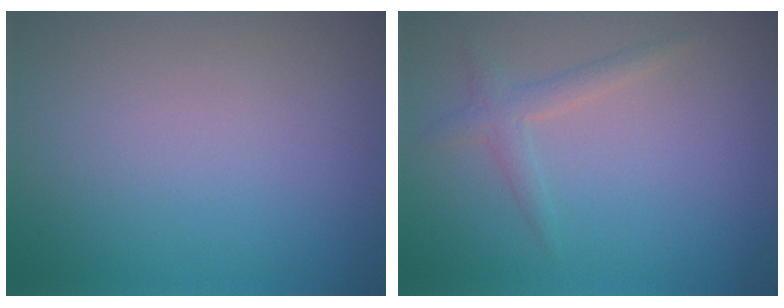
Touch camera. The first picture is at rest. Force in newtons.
{"total": 1.7, "press": 1.7, "slide": 0.1}